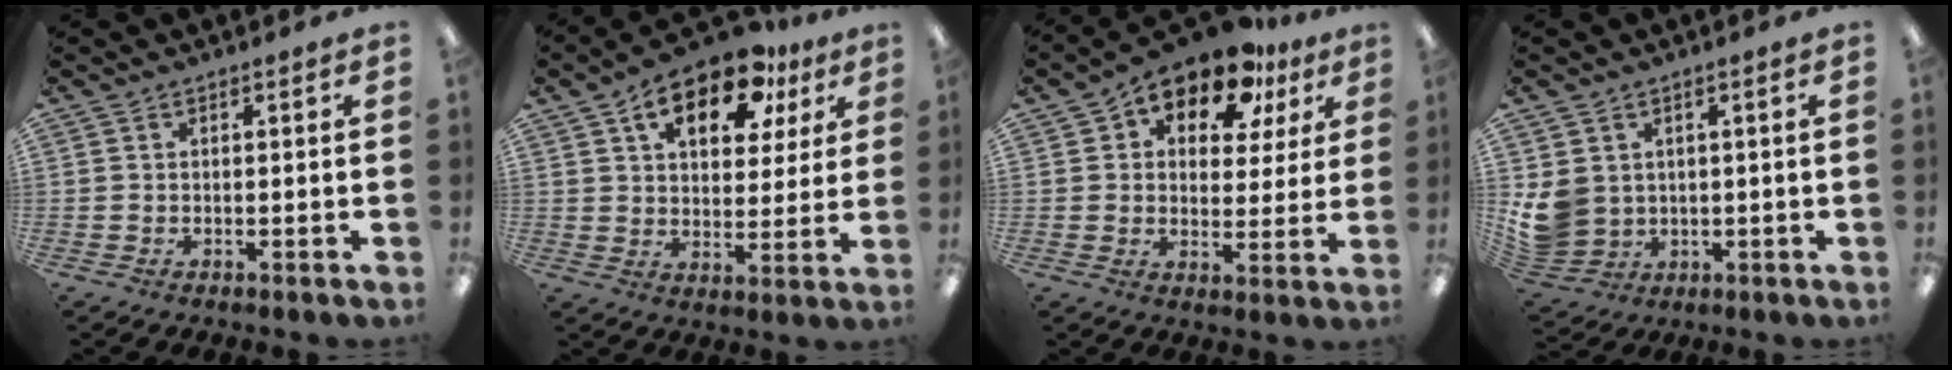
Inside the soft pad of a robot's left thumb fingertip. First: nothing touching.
{"total": 14.8, "force": [8.8, 7.8, 9.0], "torque": [-0.128, -0.038, 0.151]}
{"total": 12.1, "force": [8.6, 6.0, 6.0], "torque": [-0.105, -0.049, 0.152]}
{"total": 7.5, "force": [1.5, 6.7, 3.1], "torque": [-0.086, -0.007, 0.034]}